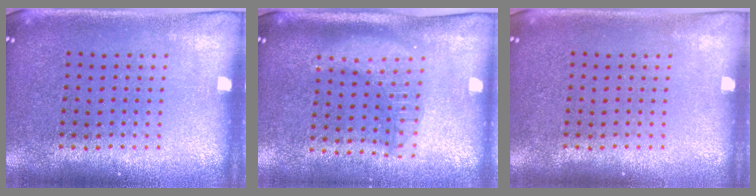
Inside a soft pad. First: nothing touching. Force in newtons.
{"total": 1.8, "press": 1.6, "slide": 1.0}
{"total": 0.0}